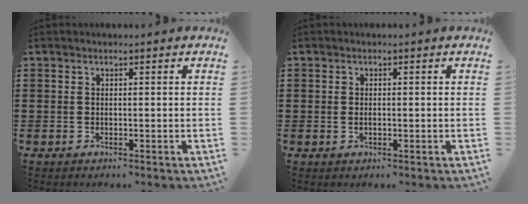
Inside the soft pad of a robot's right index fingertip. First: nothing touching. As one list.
[{"total": 0.7, "force": [0.0, 0.4, 0.6], "torque": [-0.013, 0.002, -0.001]}]